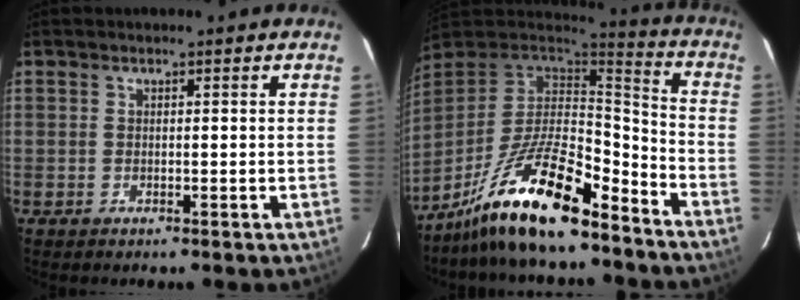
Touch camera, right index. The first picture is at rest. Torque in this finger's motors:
{"motor_torque": [1.19, -0.95, 1.05, 0.21]}